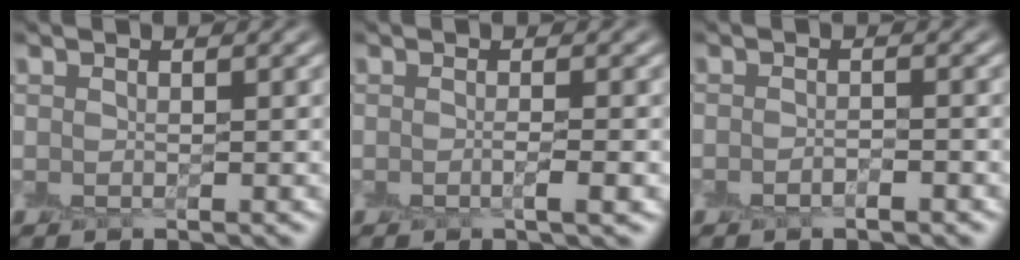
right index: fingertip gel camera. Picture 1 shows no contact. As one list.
[{"total": 1.2, "force": [-0.5, -0.1, 1.1], "torque": [-0.018, -0.002, -0.010]}, {"total": 1.1, "force": [-0.9, 0.1, 0.5], "torque": [-0.009, 0.001, -0.017]}]